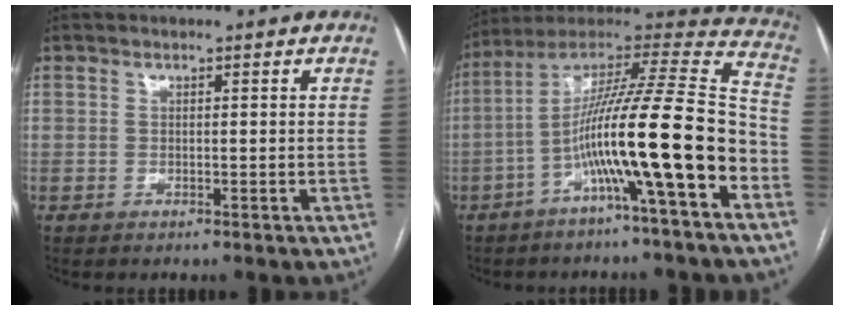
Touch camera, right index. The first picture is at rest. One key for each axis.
{"total": 20.2, "fx": -7.0, "fy": 0.1, "fz": 18.9, "tx": -0.316, "ty": 0.013, "tz": -0.125}